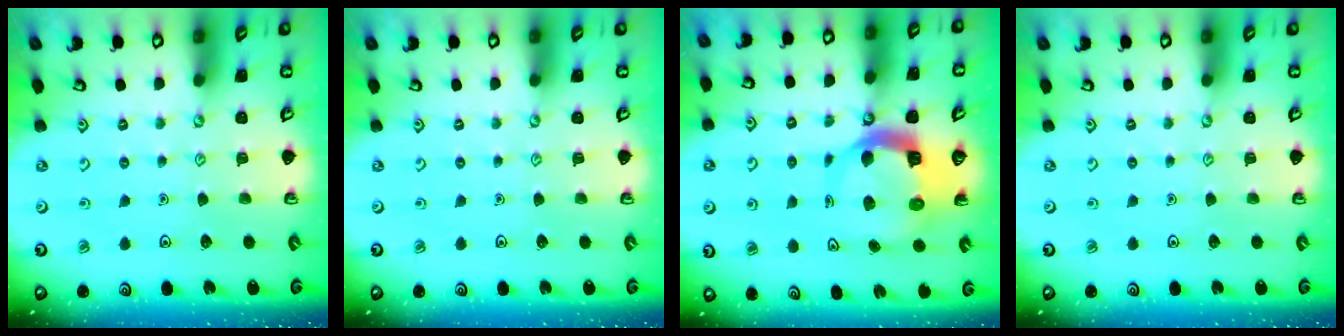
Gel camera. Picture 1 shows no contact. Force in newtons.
{"total": 0.0}
{"total": 8.0, "press": 8.0, "slide": 1.1}
{"total": 0.0}